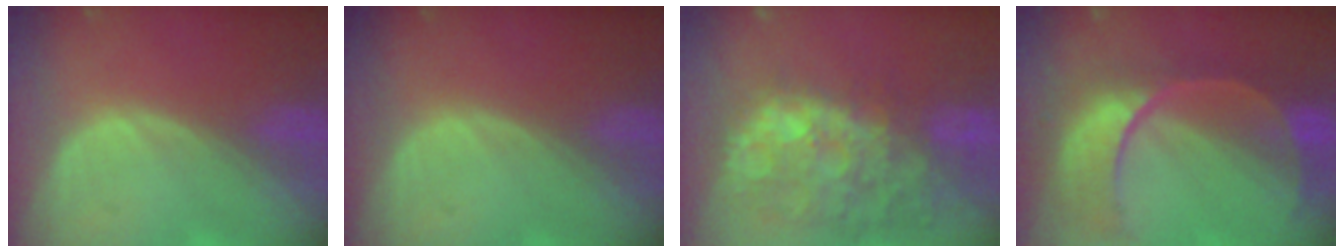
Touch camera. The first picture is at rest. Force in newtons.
{"total": 0.0}
{"total": 13.2, "press": 11.6, "slide": 6.2}
{"total": 11.2, "press": 9.4, "slide": 6.1}